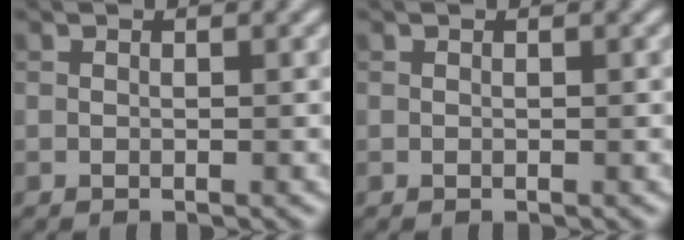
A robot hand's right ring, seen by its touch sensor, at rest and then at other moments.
{"total": 0.0}